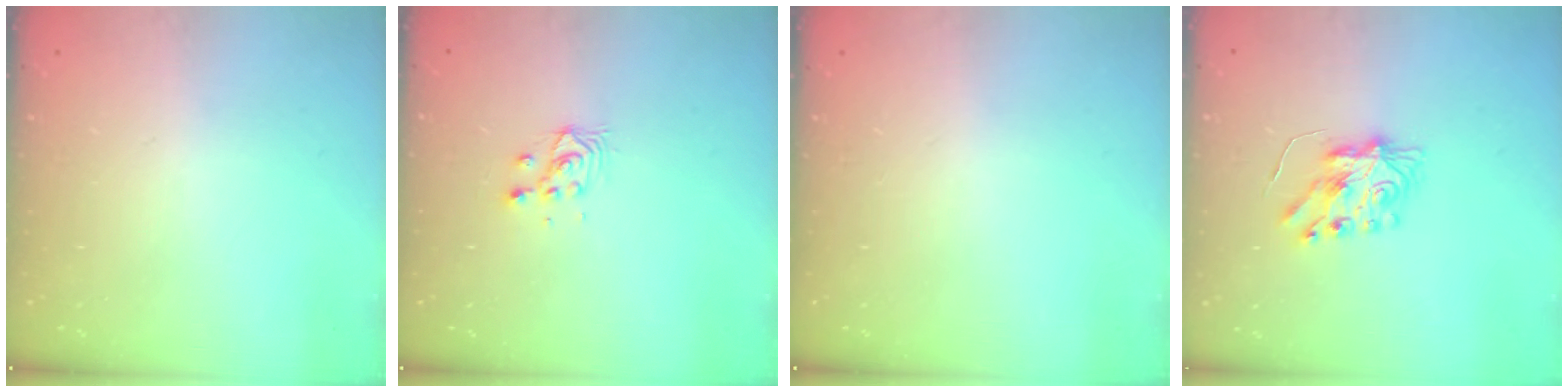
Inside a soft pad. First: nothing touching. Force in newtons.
{"total": 3.8, "press": 3.8, "slide": 0.3}
{"total": 0.0}
{"total": 7.4, "press": 7.4, "slide": 0.2}